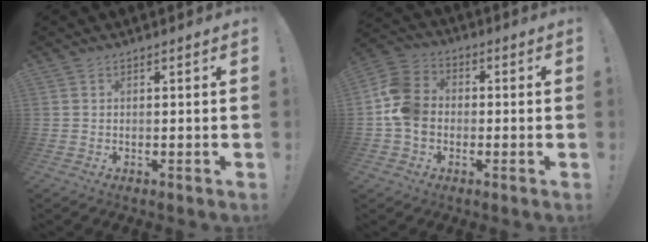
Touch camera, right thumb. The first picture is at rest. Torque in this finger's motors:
{"motor_torque": [1.57, 1.54, 1.03, -0.31, 0.06]}